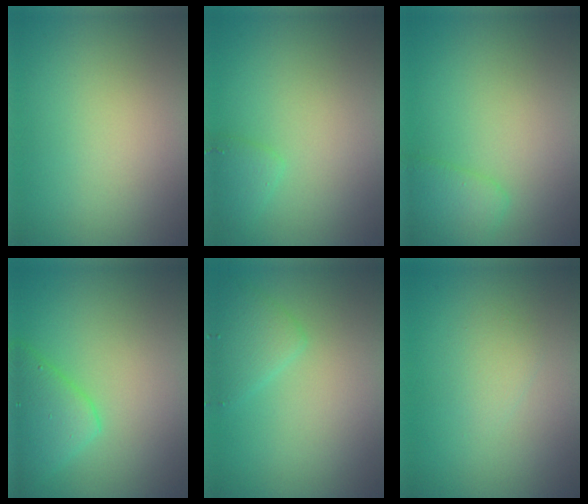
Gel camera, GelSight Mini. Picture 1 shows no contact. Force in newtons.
{"total": 1.3, "press": 1.3, "slide": 0.1}
{"total": 2.3, "press": 2.2, "slide": 0.2}
{"total": 2.9, "press": 2.9, "slide": 0.0}
{"total": 2.1, "press": 2.1, "slide": 0.0}
{"total": 1.3, "press": 1.3, "slide": 0.0}